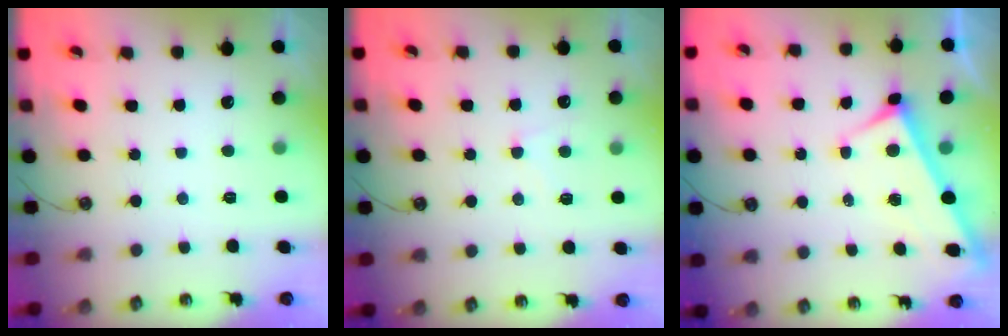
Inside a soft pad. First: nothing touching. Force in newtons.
{"total": 0.8, "press": 0.3, "slide": 0.7}
{"total": 3.9, "press": 3.9, "slide": 0.2}